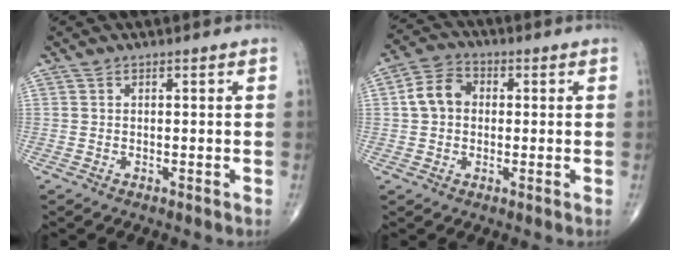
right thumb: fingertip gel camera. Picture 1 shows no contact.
{"total": 6.8, "force": [0.5, 5.4, 4.1], "torque": [-0.069, 0.019, 0.001]}